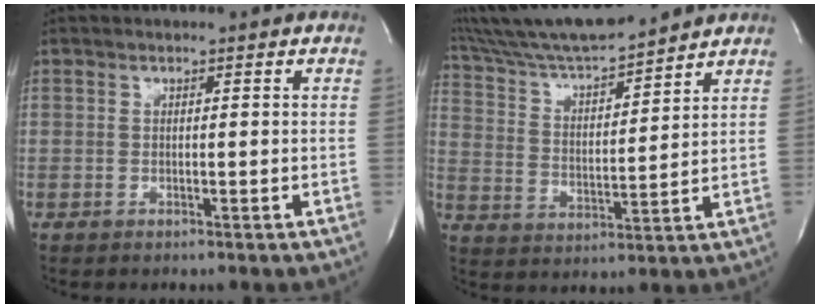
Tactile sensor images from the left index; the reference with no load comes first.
{"total": 15.2, "force": [13.9, 1.0, 6.1], "torque": [-0.118, 0.008, 0.249]}